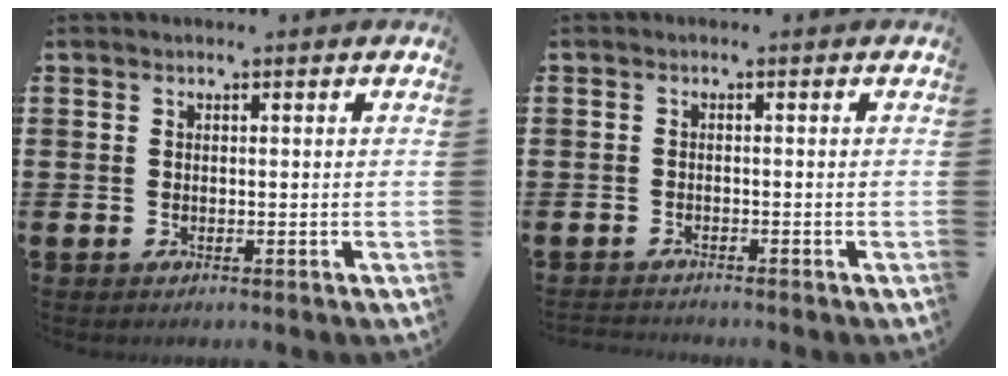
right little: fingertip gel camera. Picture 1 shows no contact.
{"total": 0.9, "force": [-0.9, 0.0, -0.1], "torque": [-0.002, 0.000, -0.019]}